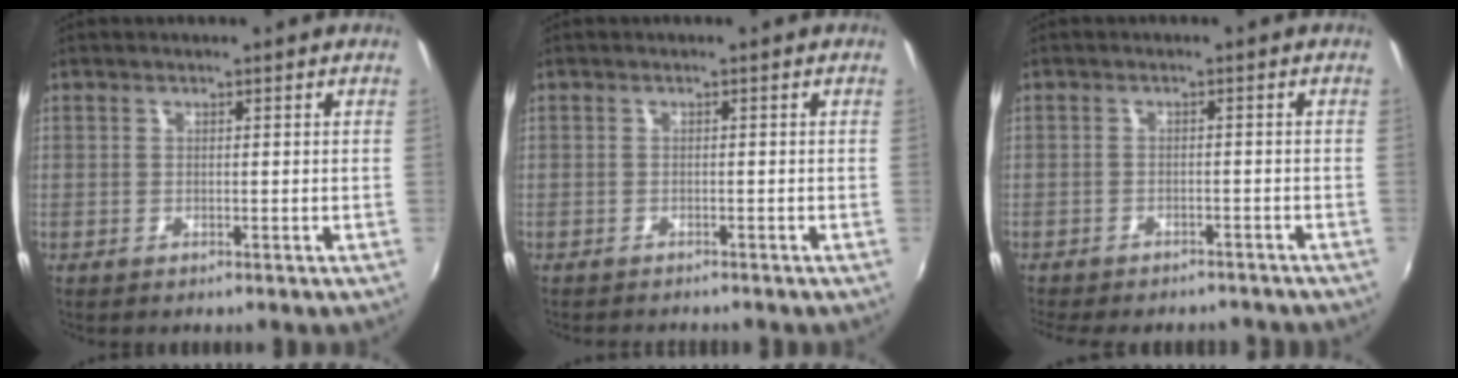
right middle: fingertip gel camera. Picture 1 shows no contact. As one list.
[{"total": 2.2, "force": [-2.1, 0.5, 0.6], "torque": [-0.019, -0.012, -0.034]}, {"total": 9.9, "force": [-8.5, 3.3, 3.8], "torque": [-0.088, -0.020, -0.119]}]